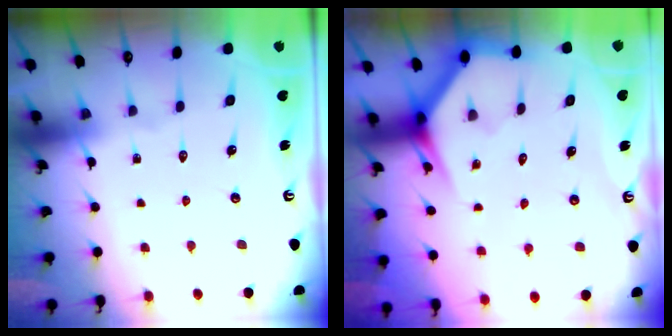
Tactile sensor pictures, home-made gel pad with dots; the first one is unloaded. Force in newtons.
{"total": 3.4, "press": 3.4, "slide": 0.3}